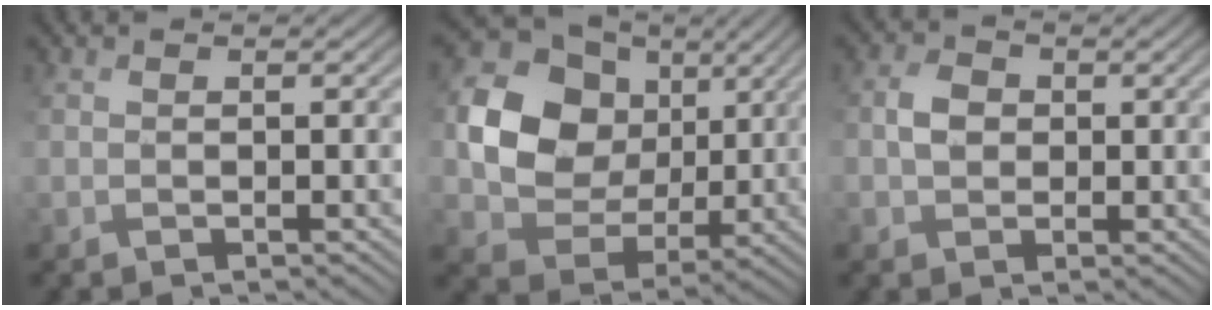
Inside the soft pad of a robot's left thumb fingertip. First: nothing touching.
{"total": 14.7, "force": [4.2, 12.3, 6.9], "torque": [-0.196, 0.025, 0.096]}
{"total": 2.4, "force": [0.4, 2.2, 0.8], "torque": [-0.019, 0.011, 0.002]}